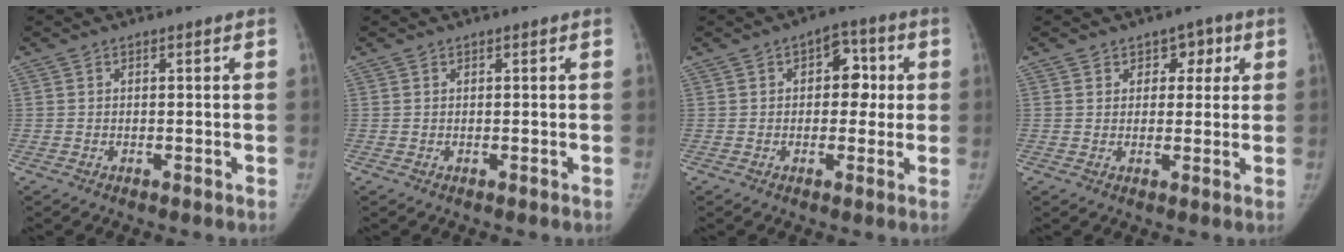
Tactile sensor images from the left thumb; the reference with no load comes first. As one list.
[{"total": 0.0}, {"total": 7.1, "force": [1.0, 4.8, 5.2], "torque": [-0.026, 0.012, 0.007]}, {"total": 4.7, "force": [2.0, 3.7, 2.1], "torque": [0.011, -0.005, 0.024]}]